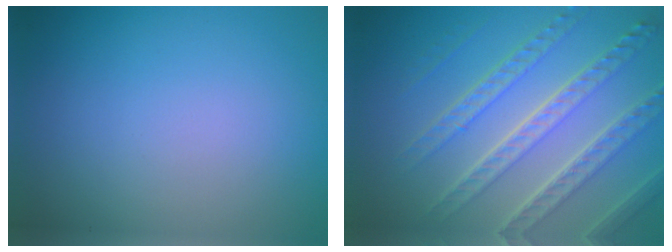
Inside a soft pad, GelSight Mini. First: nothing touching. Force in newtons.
{"total": 7.2, "press": 5.2, "slide": 5.1}